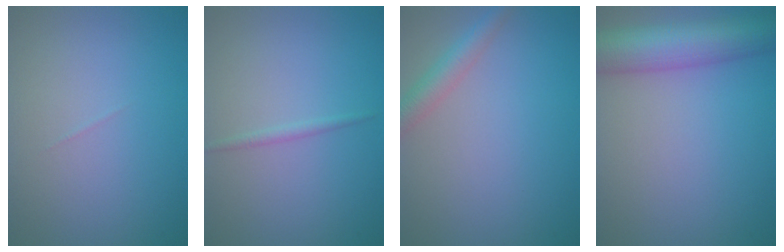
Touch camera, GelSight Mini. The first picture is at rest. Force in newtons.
{"total": 0.8, "press": 0.8, "slide": 0.0}
{"total": 2.7, "press": 2.7, "slide": 0.1}
{"total": 8.4, "press": 8.4, "slide": 0.3}